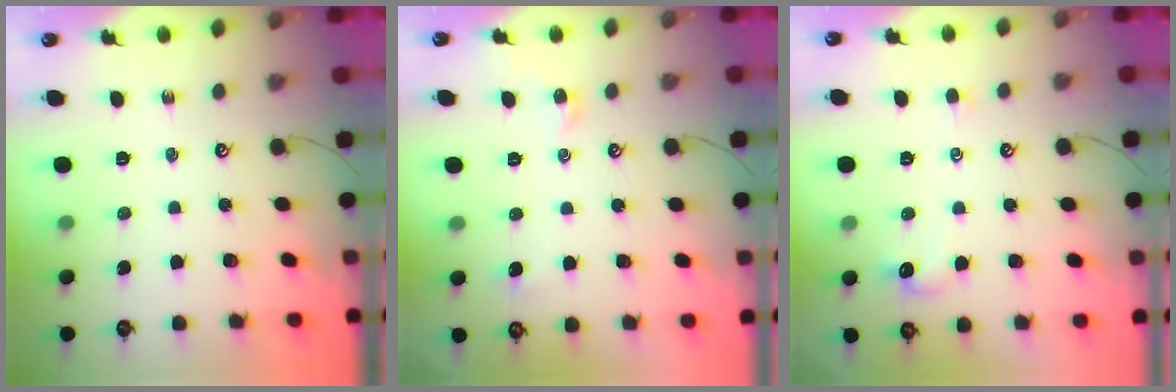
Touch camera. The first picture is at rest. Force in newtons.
{"total": 1.5, "press": 1.4, "slide": 0.5}
{"total": 0.5, "press": 0.2, "slide": 0.5}